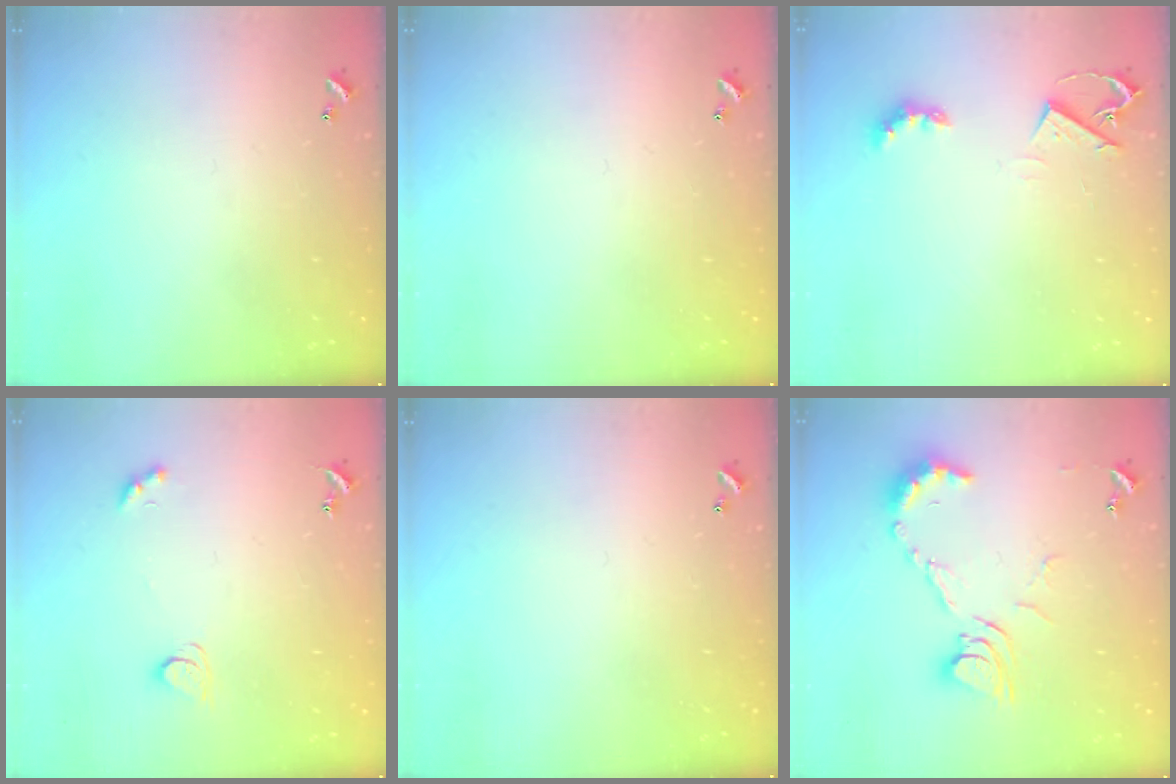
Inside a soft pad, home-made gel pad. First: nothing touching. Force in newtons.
{"total": 0.0}
{"total": 4.6, "press": 4.5, "slide": 0.6}
{"total": 3.1, "press": 2.9, "slide": 1.1}
{"total": 0.0}
{"total": 10.4, "press": 10.3, "slide": 0.9}